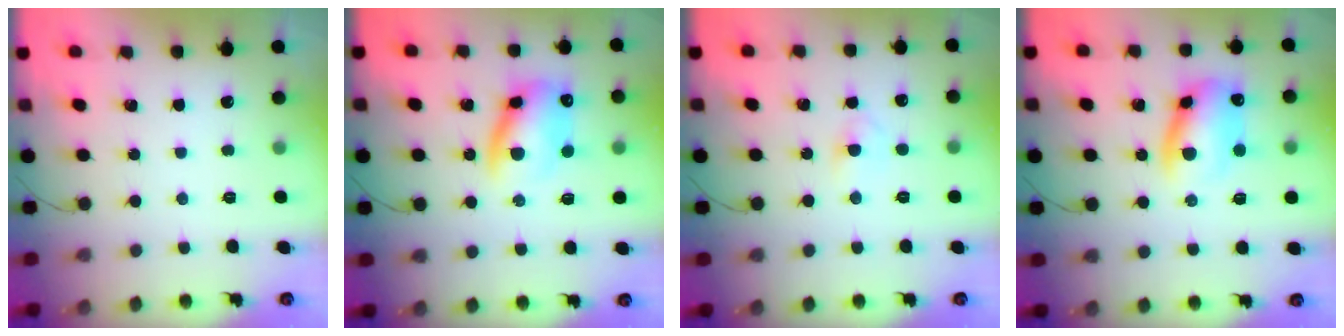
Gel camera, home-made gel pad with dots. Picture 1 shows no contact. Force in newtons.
{"total": 12.3, "press": 11.9, "slide": 2.9}
{"total": 3.2, "press": 3.0, "slide": 1.1}
{"total": 11.4, "press": 11.3, "slide": 1.6}